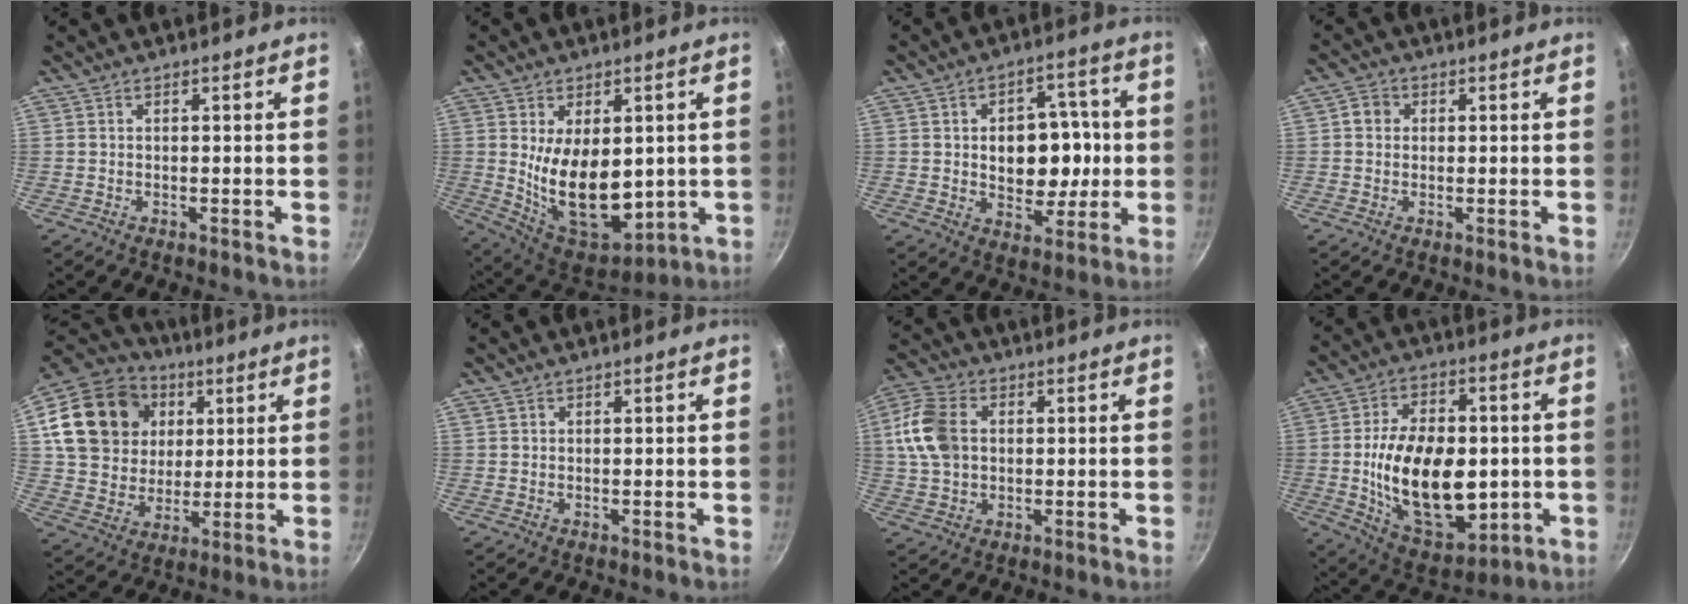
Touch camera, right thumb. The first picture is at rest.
{"total": 16.9, "force": [0.3, 10.2, 13.5], "torque": [-0.190, -0.036, 0.035]}
{"total": 13.2, "force": [0.1, 9.3, 9.4], "torque": [-0.079, 0.009, 0.005]}
{"total": 2.9, "force": [0.4, 2.6, 1.1], "torque": [-0.005, 0.004, -0.001]}
{"total": 22.1, "force": [6.3, 18.2, 10.8], "torque": [-0.193, 0.016, 0.116]}
{"total": 0.6, "force": [0.4, 0.5, 0.1], "torque": [0.001, 0.001, 0.004]}
{"total": 11.8, "force": [1.7, 8.5, 8.0], "torque": [-0.152, 0.011, 0.023]}
{"total": 23.0, "force": [-1.7, 14.1, 18.0], "torque": [-0.271, 0.001, -0.012]}